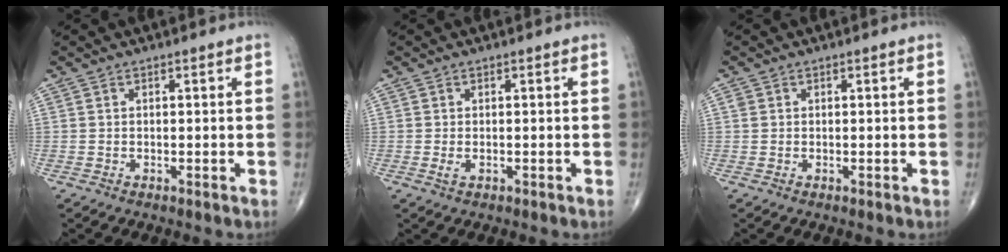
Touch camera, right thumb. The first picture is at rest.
{"total": 1.2, "force": [-0.3, 0.6, 1.0], "torque": [-0.023, -0.004, -0.005]}
{"total": 0.9, "force": [0.3, 0.8, 0.3], "torque": [-0.001, 0.002, 0.005]}